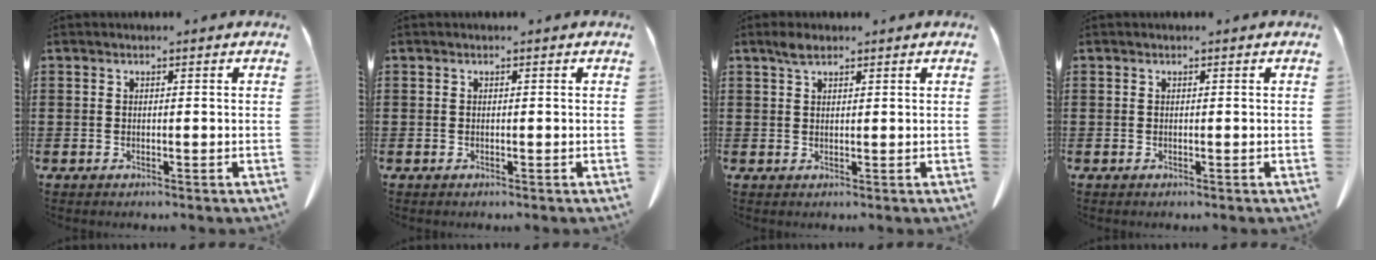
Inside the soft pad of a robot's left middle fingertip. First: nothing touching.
{"total": 0.0}
{"total": 2.1, "force": [1.5, 0.8, 1.3], "torque": [-0.030, 0.001, 0.028]}
{"total": 0.0}